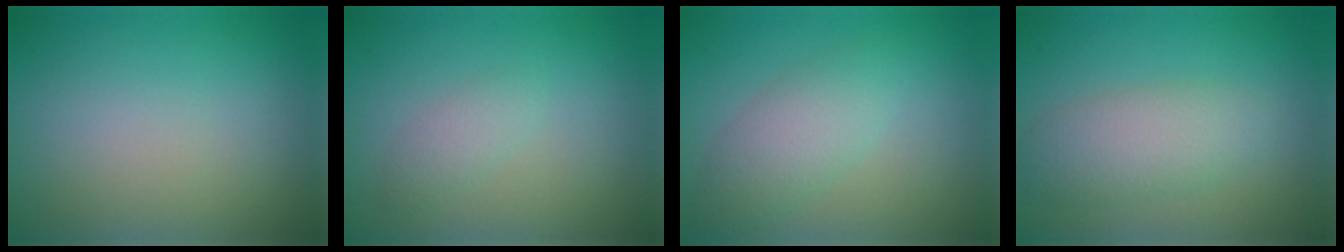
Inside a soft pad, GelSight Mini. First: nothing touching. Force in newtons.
{"total": 1.4, "press": 1.4, "slide": 0.1}
{"total": 3.4, "press": 3.4, "slide": 0.1}
{"total": 3.8, "press": 3.8, "slide": 0.1}